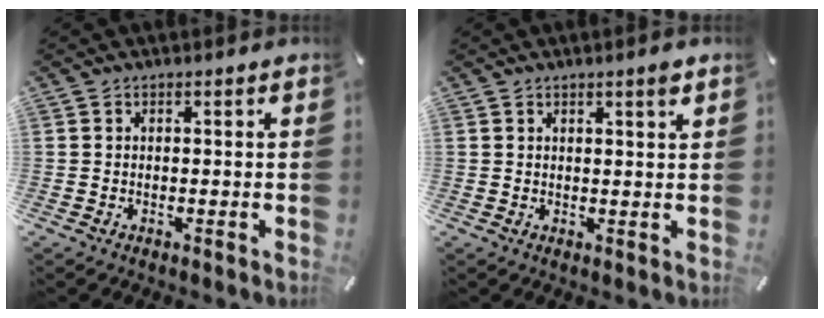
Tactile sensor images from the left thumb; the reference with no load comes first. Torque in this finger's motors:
{"motor_torque": [0.08, -0.44, 0.06, 0.10, -0.02]}